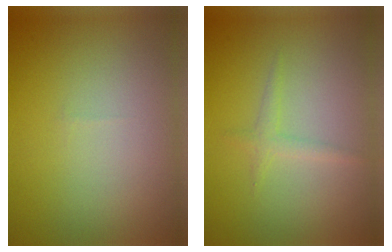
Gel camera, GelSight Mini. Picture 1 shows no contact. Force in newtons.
{"total": 1.1, "press": 1.1, "slide": 0.1}